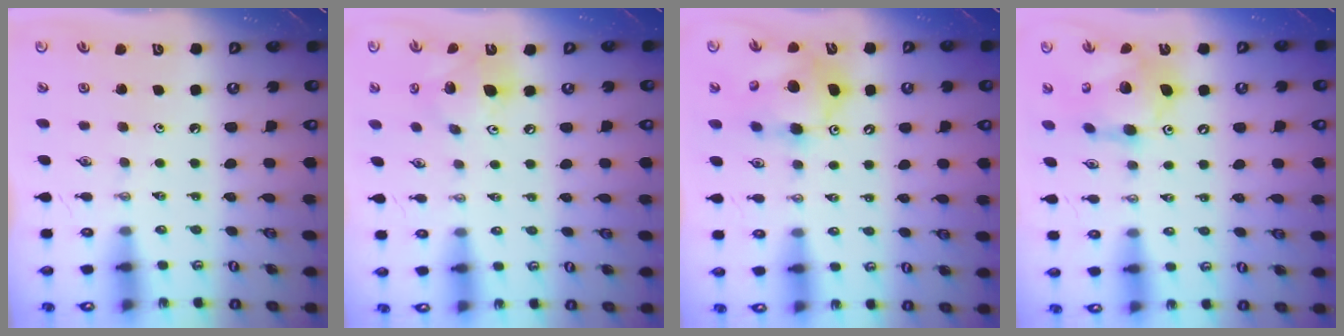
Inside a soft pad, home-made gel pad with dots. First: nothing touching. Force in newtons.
{"total": 14.1, "press": 13.8, "slide": 2.9}
{"total": 12.0, "press": 11.8, "slide": 2.6}
{"total": 13.7, "press": 13.6, "slide": 1.4}